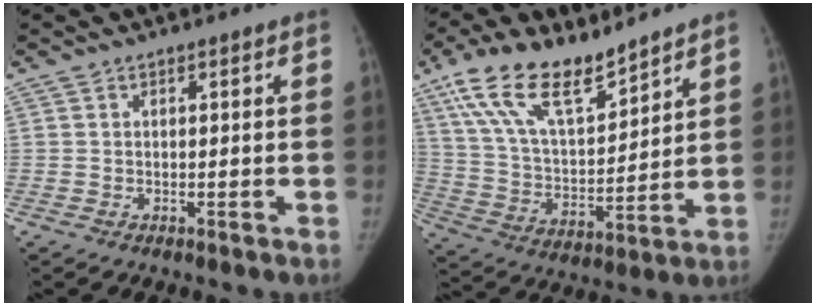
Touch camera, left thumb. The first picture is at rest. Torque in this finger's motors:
{"motor_torque": [1.47, 0.66, 1.45, -1.31, 0.48]}